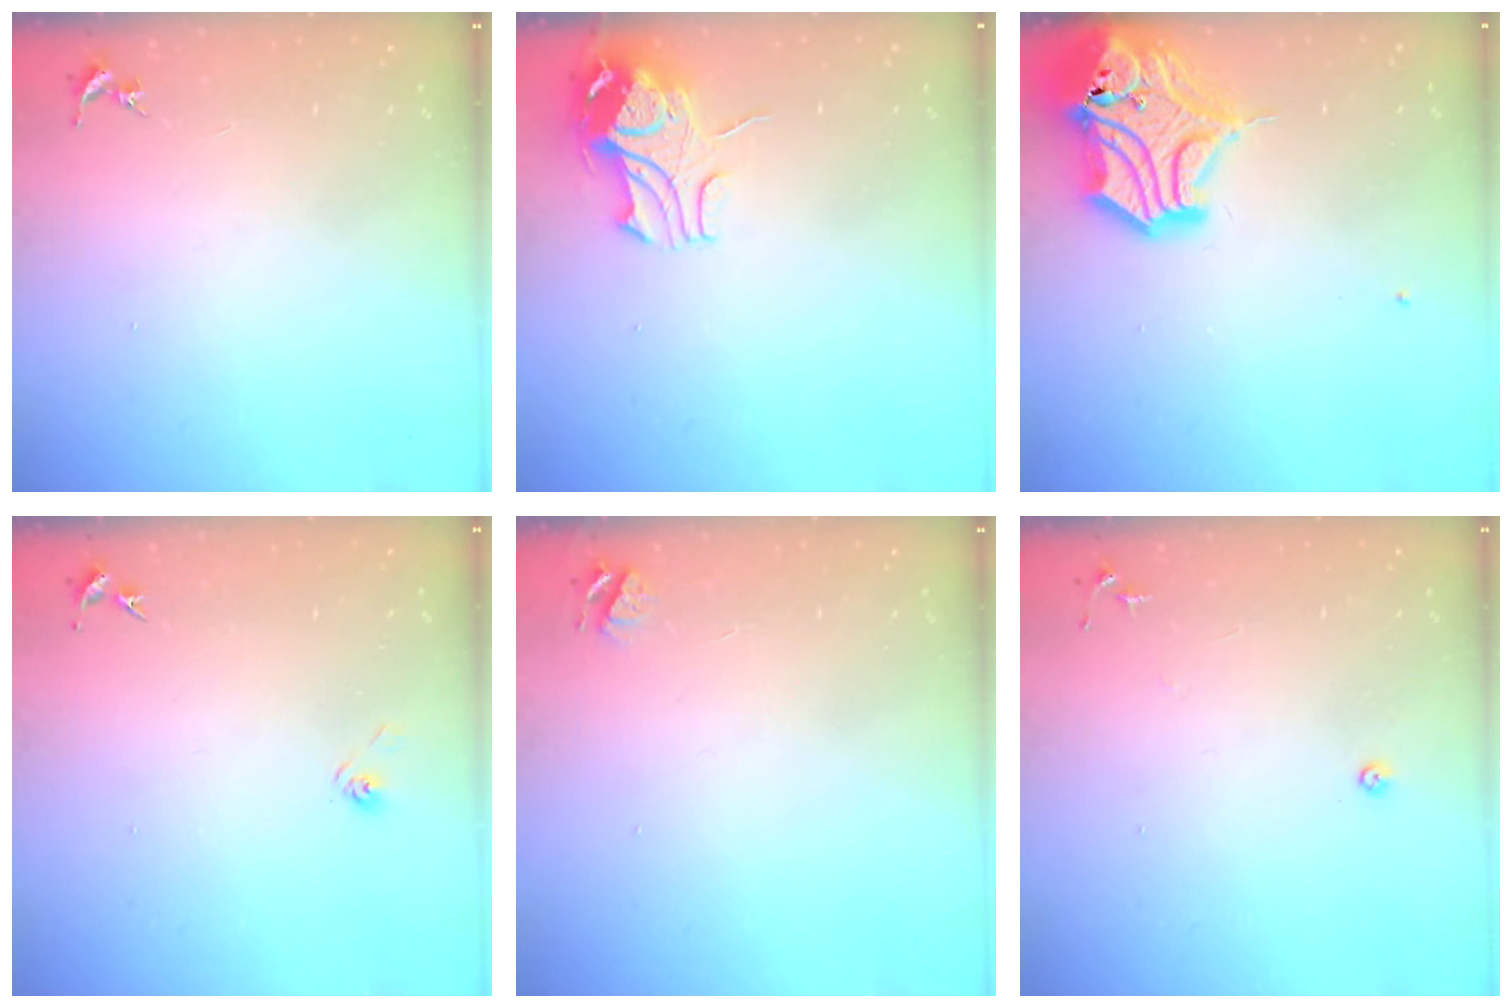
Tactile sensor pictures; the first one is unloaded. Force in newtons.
{"total": 9.6, "press": 9.6, "slide": 1.1}
{"total": 18.5, "press": 18.3, "slide": 2.6}
{"total": 2.9, "press": 2.5, "slide": 1.5}
{"total": 3.9, "press": 3.9, "slide": 0.4}
{"total": 5.5, "press": 5.5, "slide": 0.5}